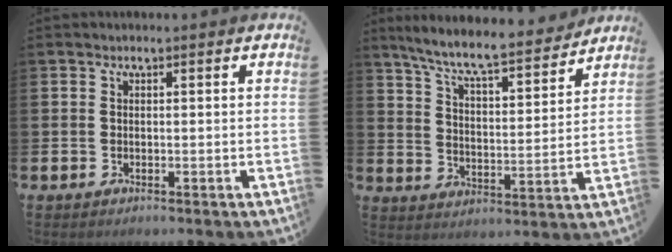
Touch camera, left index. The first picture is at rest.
{"total": 8.2, "force": [7.5, 0.9, 3.2], "torque": [-0.089, -0.053, 0.127]}